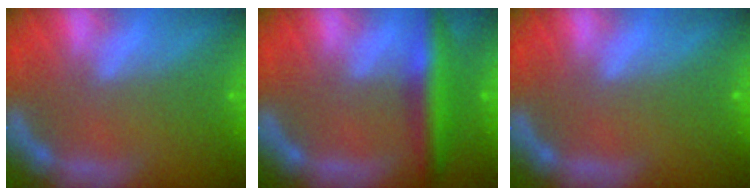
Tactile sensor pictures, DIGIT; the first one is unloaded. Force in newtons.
{"total": 5.5}
{"total": 0.0}